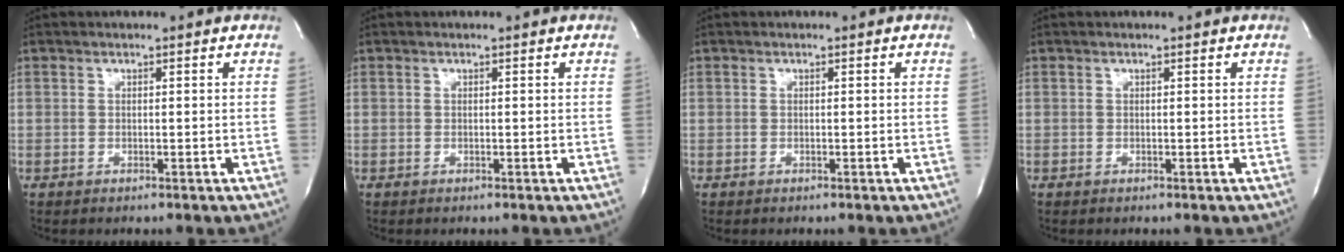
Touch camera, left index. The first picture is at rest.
{"total": 0.0}
{"total": 0.0}
{"total": 0.5, "force": [0.5, 0.0, 0.1], "torque": [-0.006, -0.001, 0.006]}